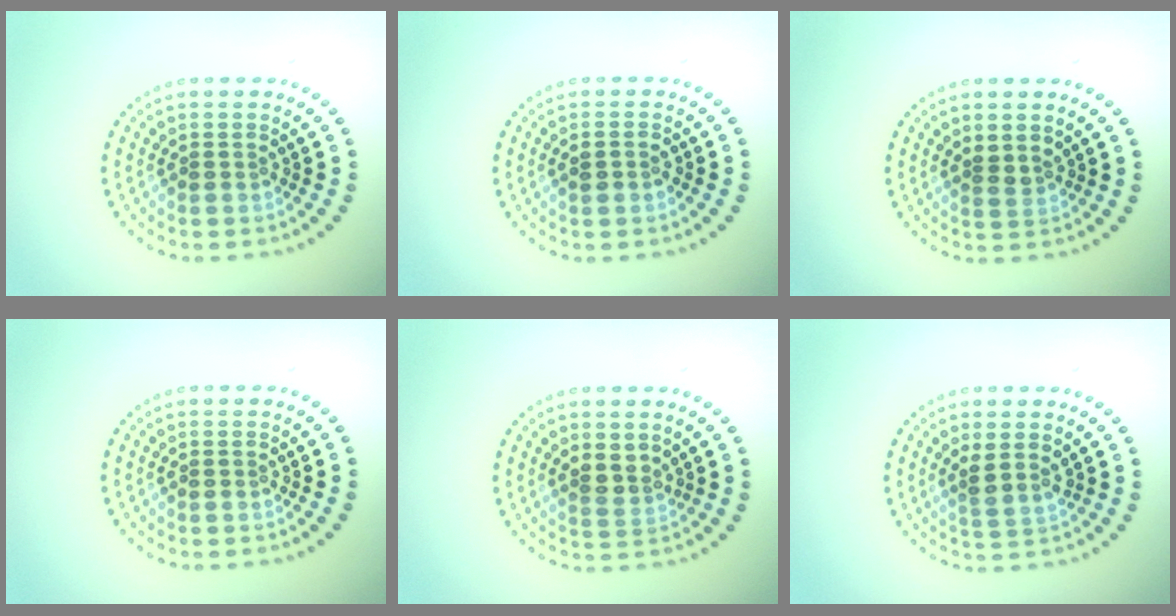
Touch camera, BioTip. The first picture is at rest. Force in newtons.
{"total": 1.4, "press": 1.3, "slide": 0.4}
{"total": 1.5, "press": 1.1, "slide": 1.0}
{"total": 0.0}
{"total": 1.6, "press": 1.1, "slide": 1.1}
{"total": 2.0, "press": 1.5, "slide": 1.2}